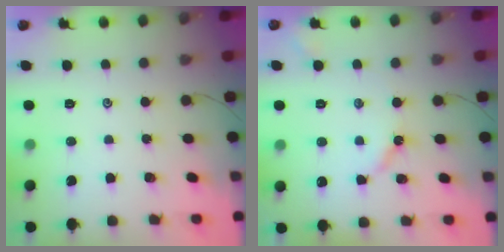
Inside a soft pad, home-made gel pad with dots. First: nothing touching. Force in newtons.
{"total": 3.3, "press": 3.3, "slide": 0.3}